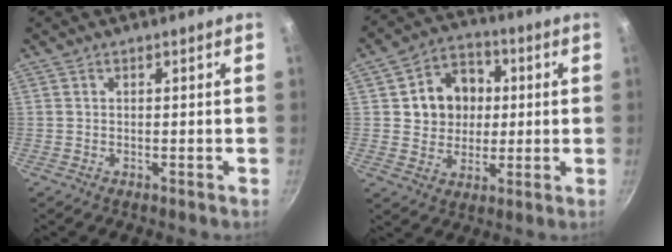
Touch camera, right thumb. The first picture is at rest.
{"total": 11.5, "force": [1.8, 9.9, 5.7], "torque": [-0.052, 0.008, 0.027]}